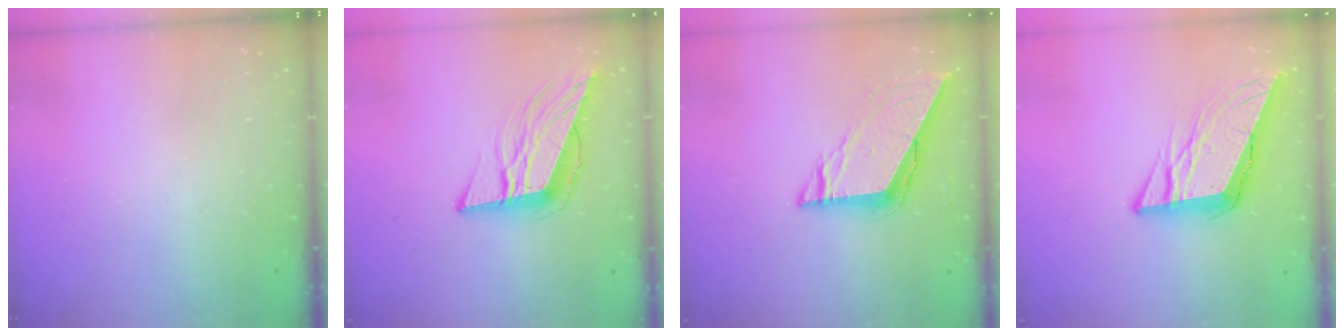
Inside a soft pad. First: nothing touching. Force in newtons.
{"total": 12.1, "press": 11.5, "slide": 3.6}
{"total": 7.8, "press": 7.8, "slide": 0.4}
{"total": 11.4, "press": 11.2, "slide": 1.9}